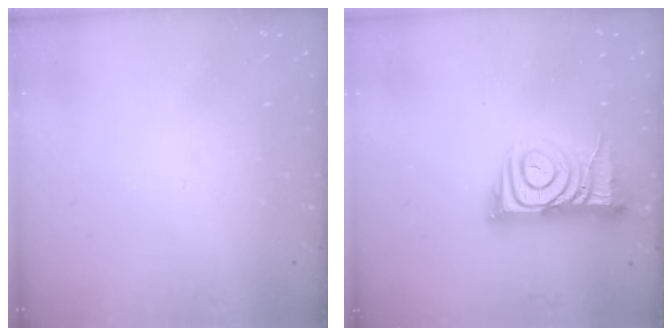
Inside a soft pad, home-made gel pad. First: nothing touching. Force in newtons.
{"total": 11.5, "press": 11.4, "slide": 1.1}